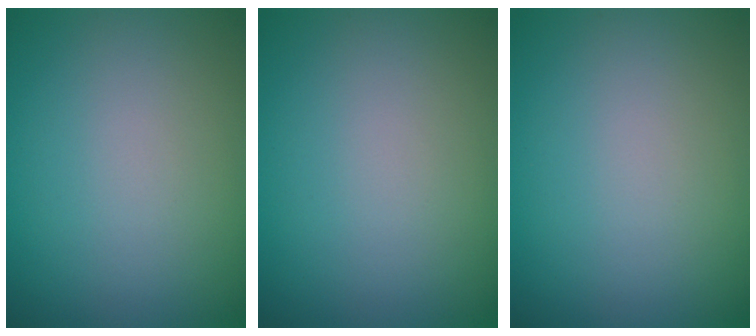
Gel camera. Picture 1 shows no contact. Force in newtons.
{"total": 0.0}
{"total": 0.0}